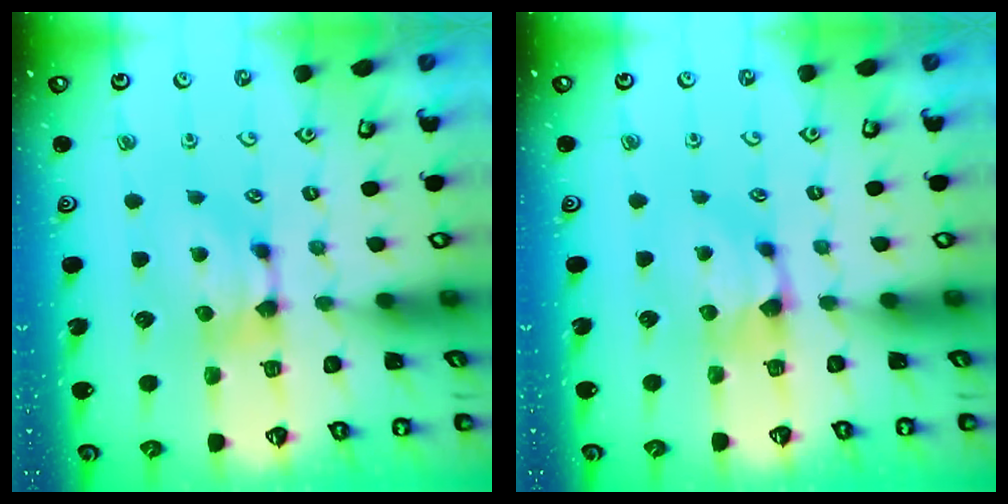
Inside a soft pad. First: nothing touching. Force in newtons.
{"total": 0.8, "press": 0.3, "slide": 0.7}